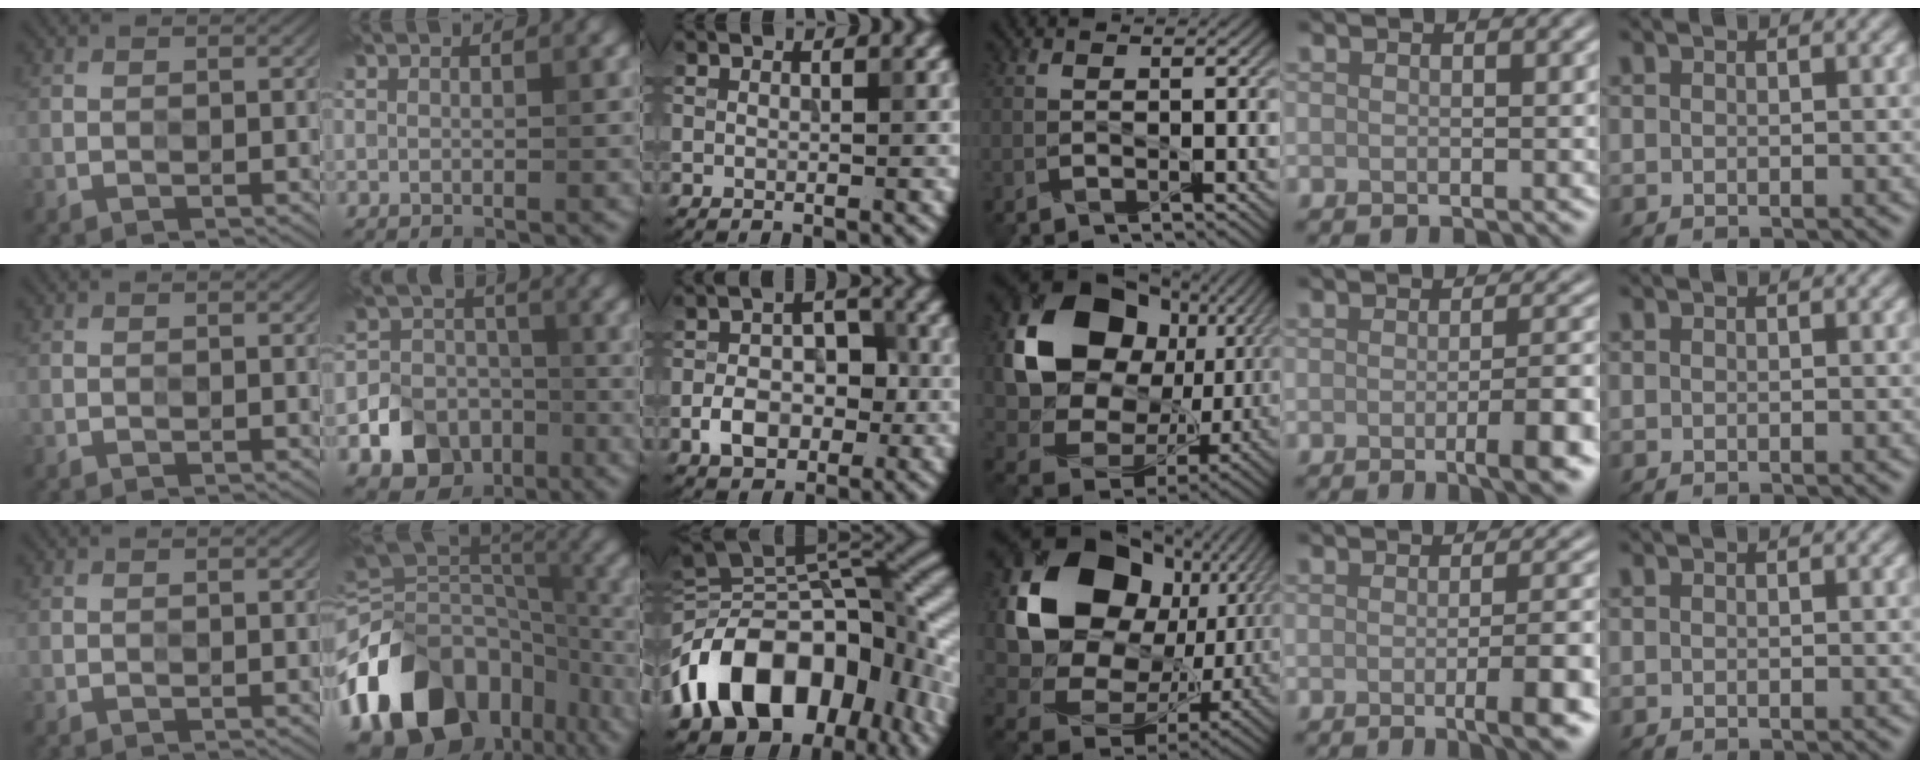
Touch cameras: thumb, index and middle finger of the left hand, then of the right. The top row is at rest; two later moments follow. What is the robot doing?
{"motion": "wipe", "object": "mirror"}